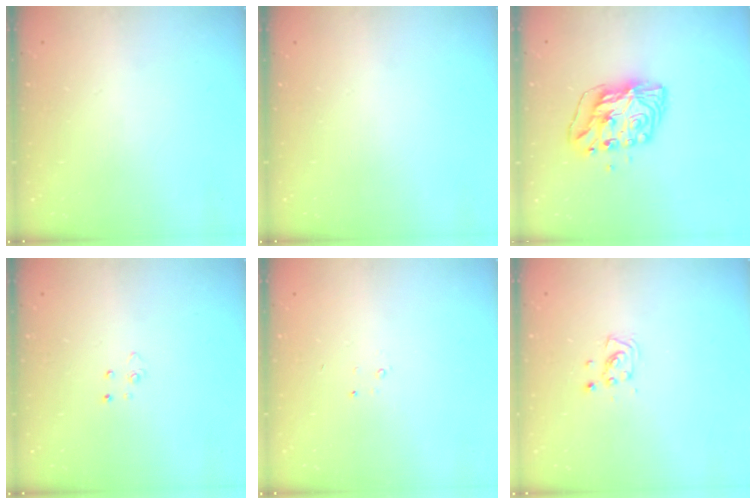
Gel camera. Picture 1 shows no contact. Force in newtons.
{"total": 0.0}
{"total": 9.3, "press": 9.3, "slide": 0.8}
{"total": 2.8, "press": 2.8, "slide": 0.3}
{"total": 1.5, "press": 1.5, "slide": 0.2}
{"total": 5.0, "press": 4.7, "slide": 1.7}